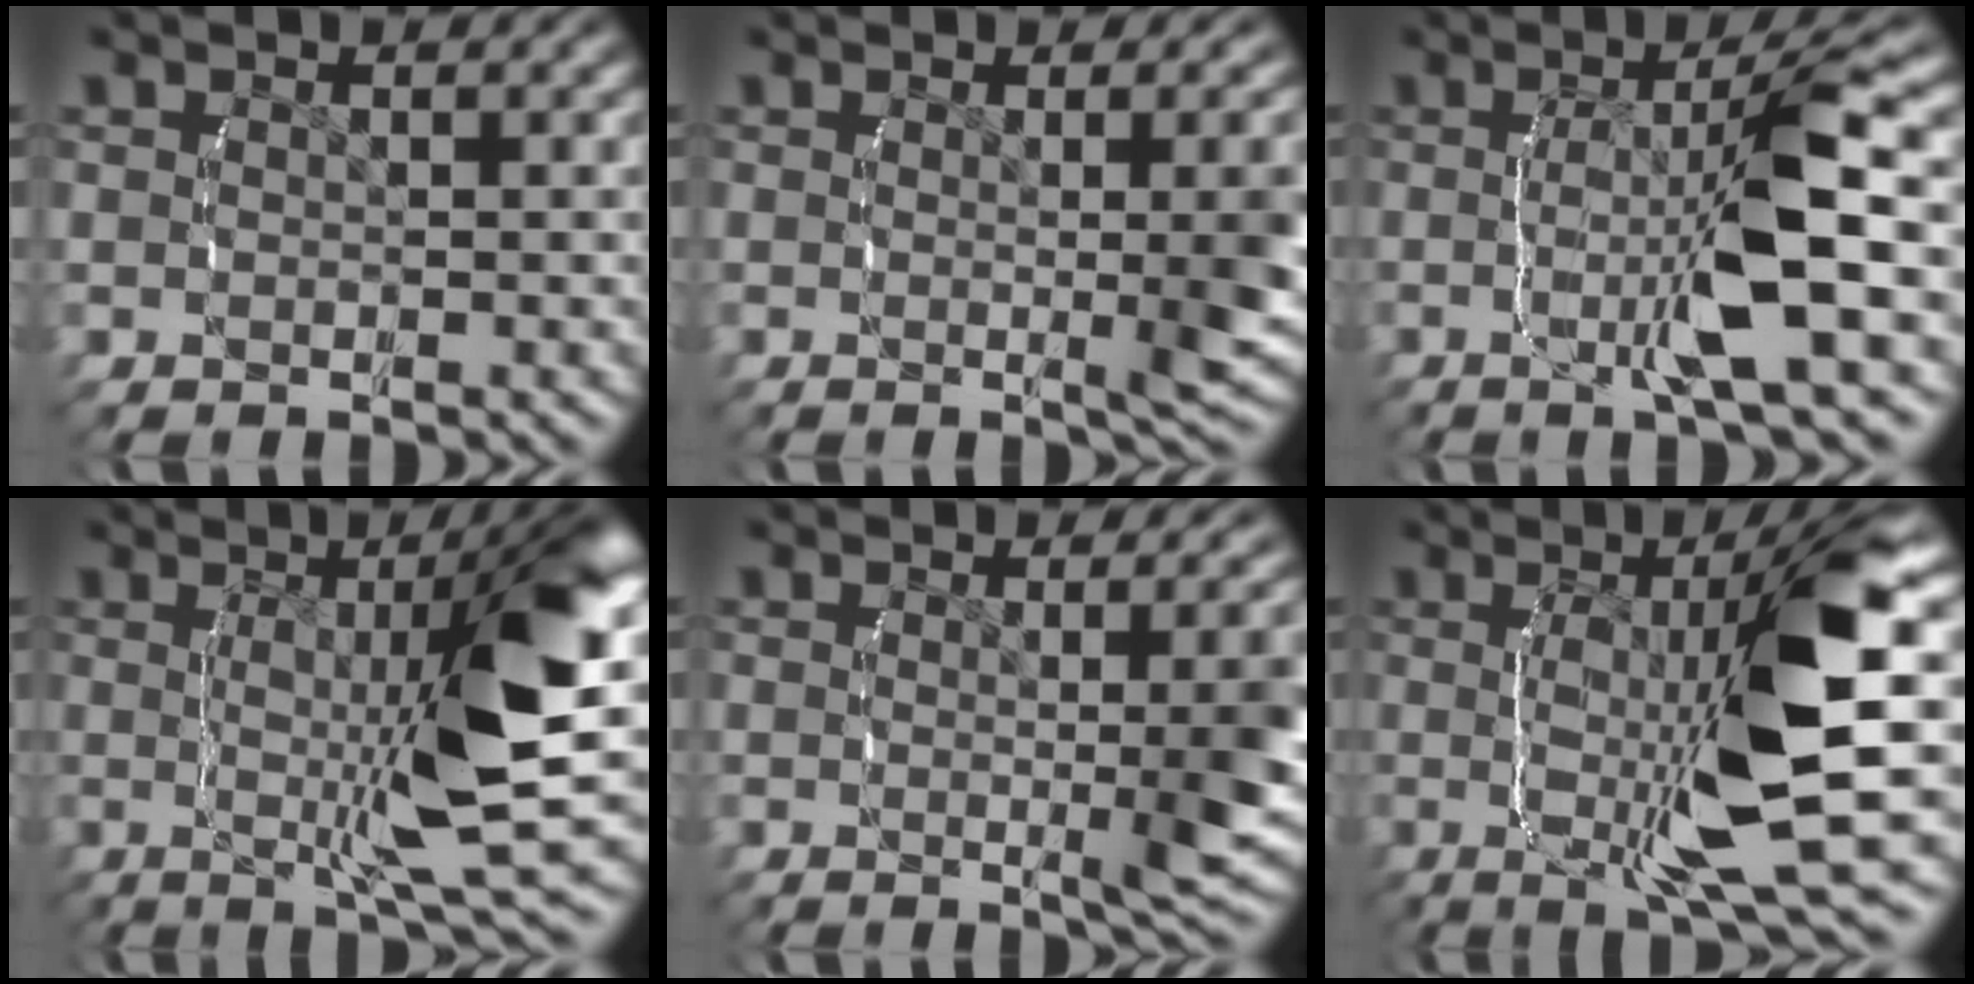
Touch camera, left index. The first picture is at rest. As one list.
[{"total": 4.8, "force": [-0.1, 0.4, 4.8], "torque": [-0.058, -0.003, -0.003]}, {"total": 6.1, "force": [-0.4, -0.1, 6.1], "torque": [-0.101, 0.008, -0.004]}, {"total": 11.4, "force": [1.7, 1.9, 11.2], "torque": [-0.156, 0.010, 0.028]}, {"total": 5.7, "force": [-0.2, 0.6, 5.7], "torque": [-0.069, -0.003, -0.004]}, {"total": 10.8, "force": [0.2, 1.5, 10.7], "torque": [-0.163, 0.001, 0.012]}]